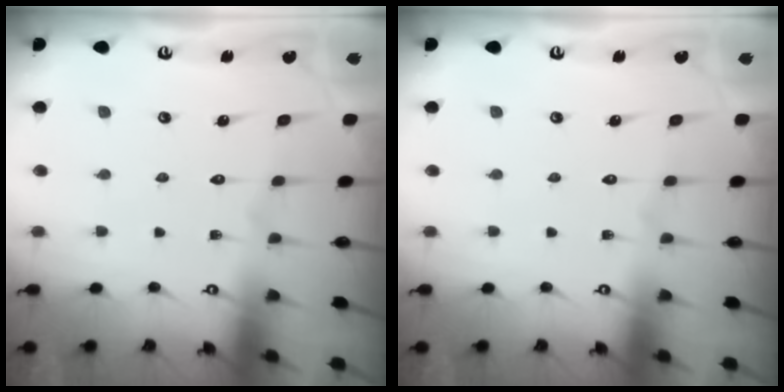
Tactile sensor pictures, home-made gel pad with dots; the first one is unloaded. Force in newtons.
{"total": 0.0}